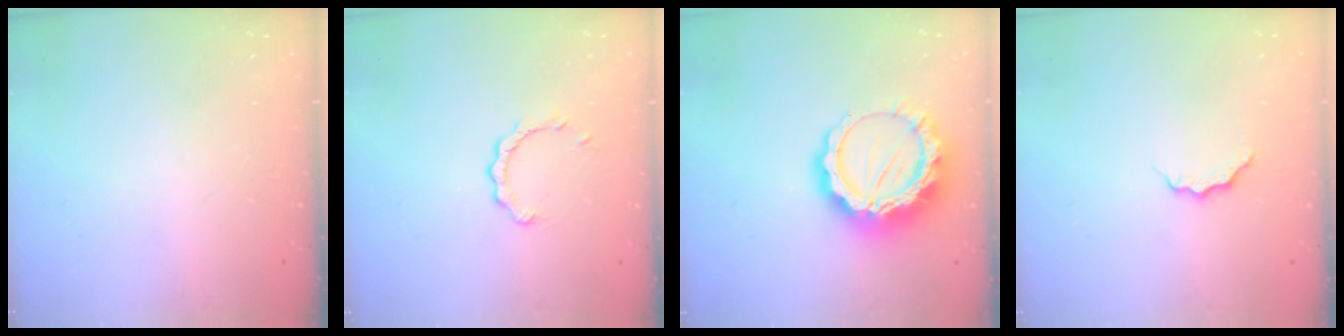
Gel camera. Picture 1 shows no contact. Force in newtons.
{"total": 2.5, "press": 2.5, "slide": 0.3}
{"total": 16.3, "press": 16.3, "slide": 1.3}
{"total": 3.5, "press": 3.5, "slide": 0.4}